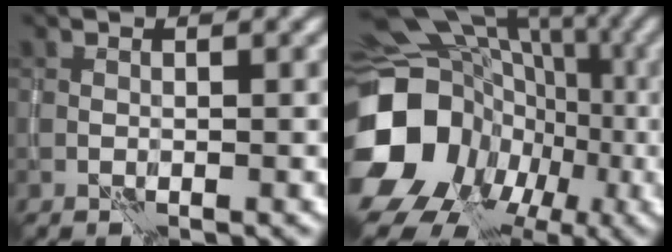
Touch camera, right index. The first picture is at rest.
{"total": 16.8, "force": [-2.8, 14.4, 8.3], "torque": [-0.166, -0.006, -0.041]}